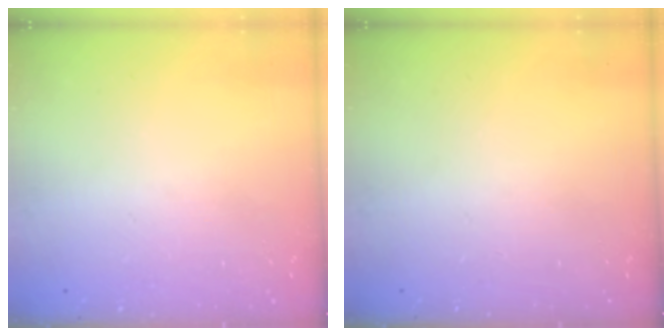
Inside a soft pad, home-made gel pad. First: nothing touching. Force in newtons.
{"total": 0.0}